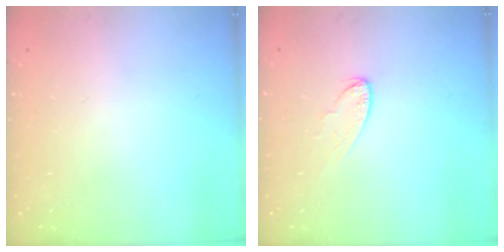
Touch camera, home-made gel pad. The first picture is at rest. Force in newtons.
{"total": 5.6, "press": 5.5, "slide": 0.5}